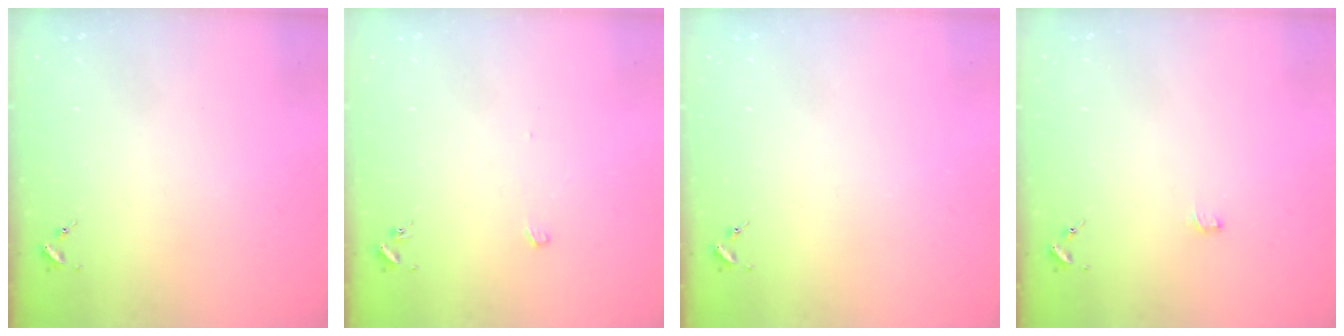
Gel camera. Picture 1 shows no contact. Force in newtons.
{"total": 2.6, "press": 2.6, "slide": 0.1}
{"total": 0.0}
{"total": 2.2, "press": 2.2, "slide": 0.2}